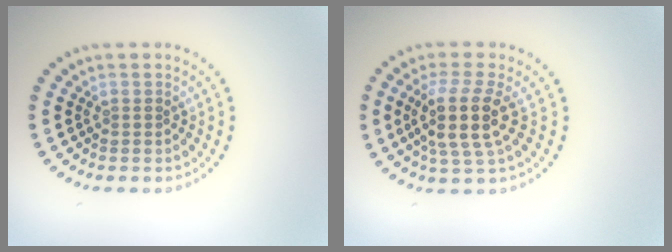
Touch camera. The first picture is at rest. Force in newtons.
{"total": 4.2, "press": 3.5, "slide": 2.4}